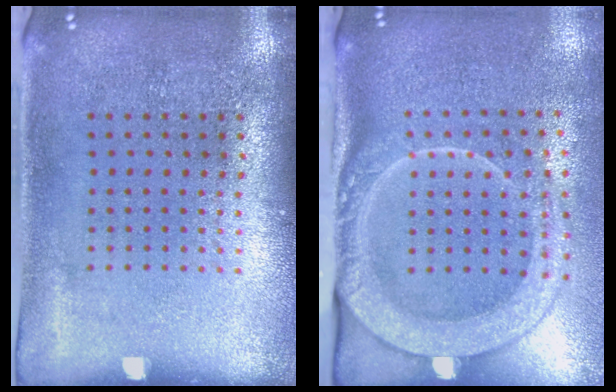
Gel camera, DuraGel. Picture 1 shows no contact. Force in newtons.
{"total": 2.5, "press": 1.9, "slide": 1.6}